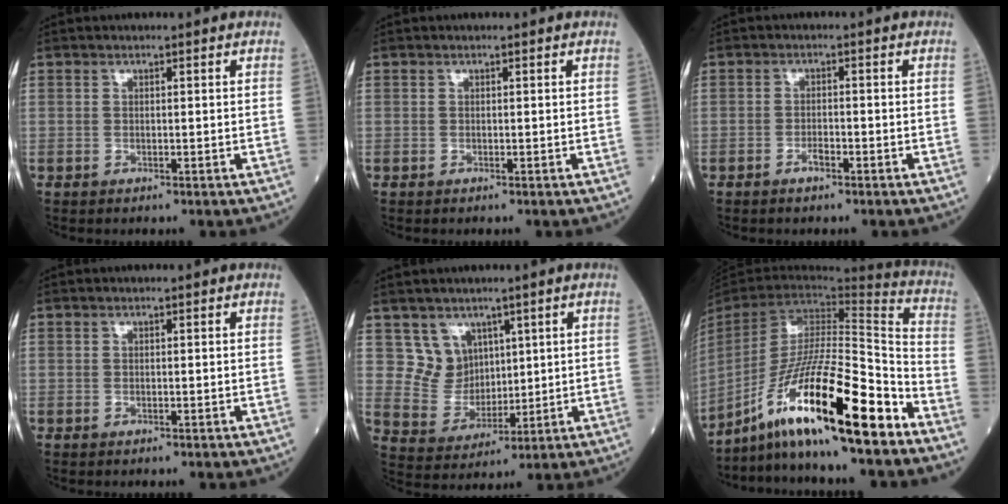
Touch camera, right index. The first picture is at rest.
{"total": 0.0}
{"total": 1.8, "force": [-1.3, 0.5, 1.1], "torque": [-0.017, 0.002, -0.022]}
{"total": 0.0}
{"total": 6.4, "force": [3.4, 5.4, 0.8], "torque": [-0.022, 0.009, 0.078]}
{"total": 20.4, "force": [-13.7, 1.0, 15.0], "torque": [-0.279, -0.013, -0.245]}